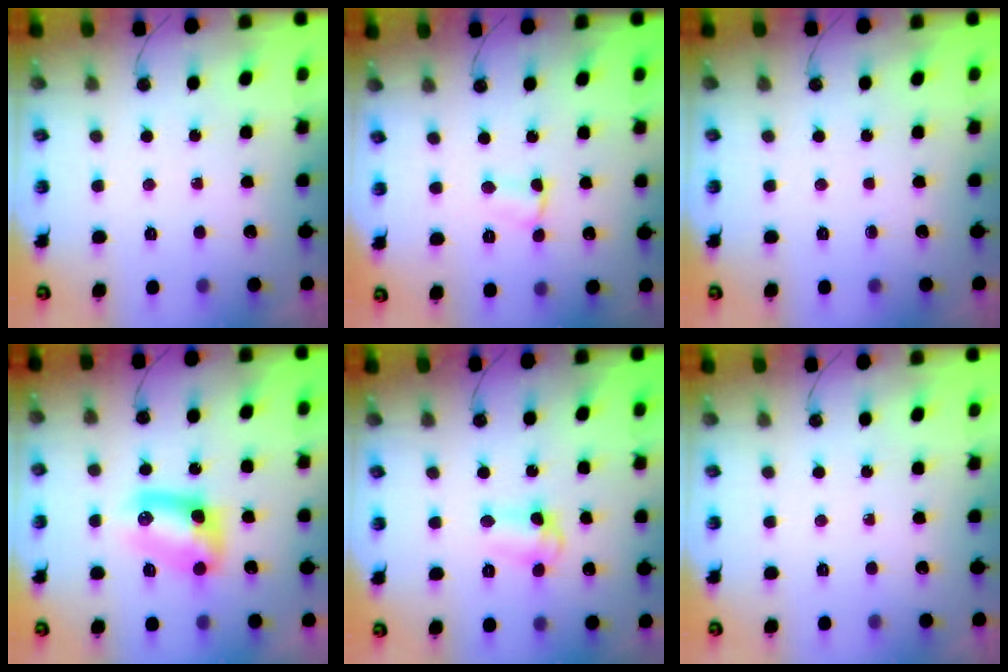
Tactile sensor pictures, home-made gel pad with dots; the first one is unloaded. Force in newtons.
{"total": 3.0, "press": 1.2, "slide": 2.7}
{"total": 0.0}
{"total": 9.4, "press": 9.2, "slide": 1.6}
{"total": 7.1, "press": 6.4, "slide": 3.2}
{"total": 0.0}